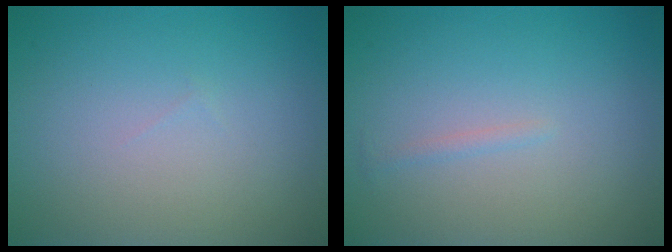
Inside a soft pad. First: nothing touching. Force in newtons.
{"total": 0.6, "press": 0.6, "slide": 0.0}